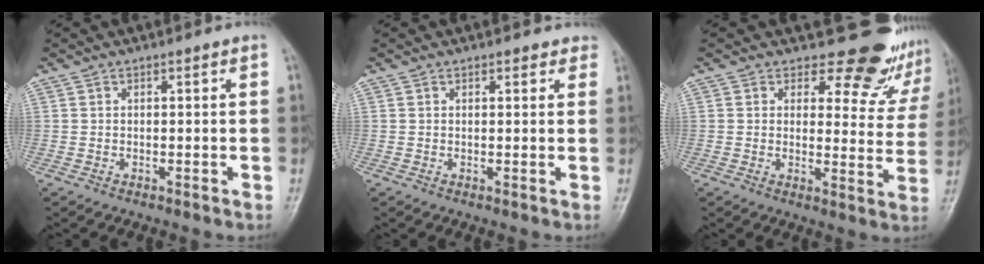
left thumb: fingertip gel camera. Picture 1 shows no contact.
{"total": 2.1, "force": [1.6, 1.1, 0.6], "torque": [0.016, -0.004, 0.012]}
{"total": 13.7, "force": [12.1, 6.0, 2.7], "torque": [0.017, -0.102, 0.123]}